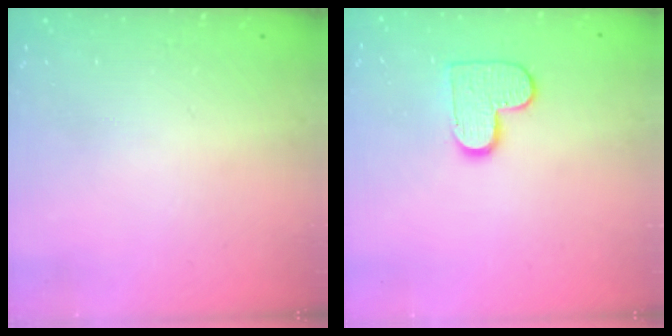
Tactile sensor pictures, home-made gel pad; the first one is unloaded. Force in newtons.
{"total": 10.0, "press": 10.0, "slide": 0.6}